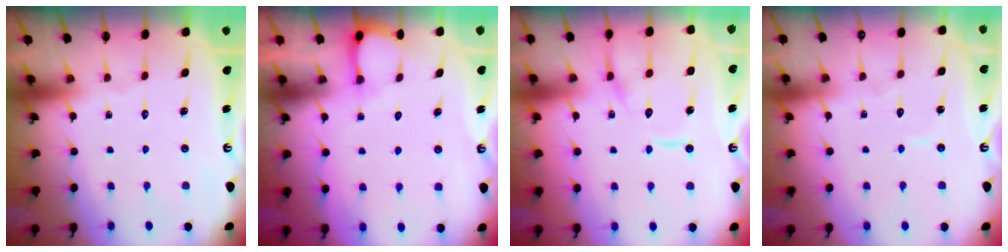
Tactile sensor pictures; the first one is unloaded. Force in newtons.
{"total": 2.9, "press": 2.9, "slide": 0.4}
{"total": 13.0, "press": 12.9, "slide": 1.3}
{"total": 3.4, "press": 3.4, "slide": 0.3}